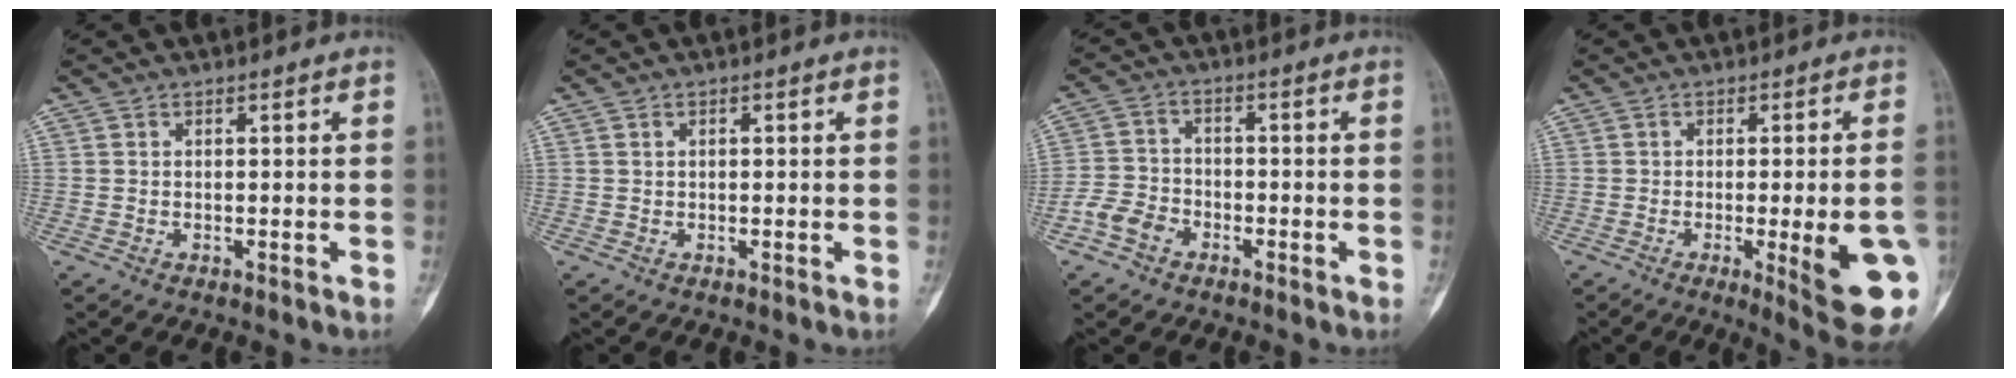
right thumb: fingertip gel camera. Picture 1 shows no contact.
{"total": 0.0}
{"total": 5.5, "force": [-3.0, 4.0, 2.2], "torque": [-0.034, 0.024, -0.060]}
{"total": 15.1, "force": [-3.7, 3.4, 14.2], "torque": [-0.143, -0.004, -0.030]}